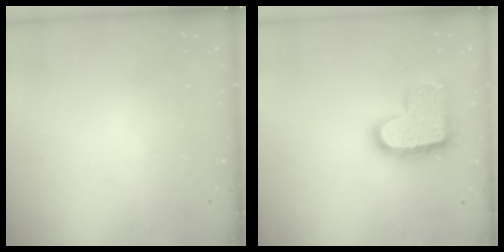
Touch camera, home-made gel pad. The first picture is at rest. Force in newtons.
{"total": 17.2, "press": 17.2, "slide": 0.9}